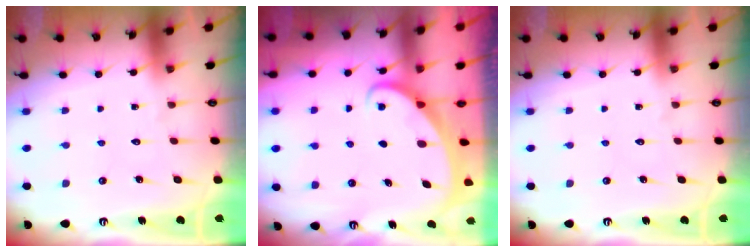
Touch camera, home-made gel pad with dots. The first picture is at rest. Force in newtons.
{"total": 1.8, "press": 1.8, "slide": 0.2}
{"total": 0.0}